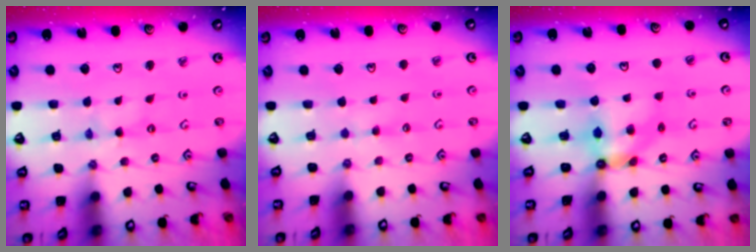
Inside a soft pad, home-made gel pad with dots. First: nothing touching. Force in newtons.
{"total": 2.8, "press": 2.8, "slide": 0.3}
{"total": 5.2, "press": 5.1, "slide": 0.2}